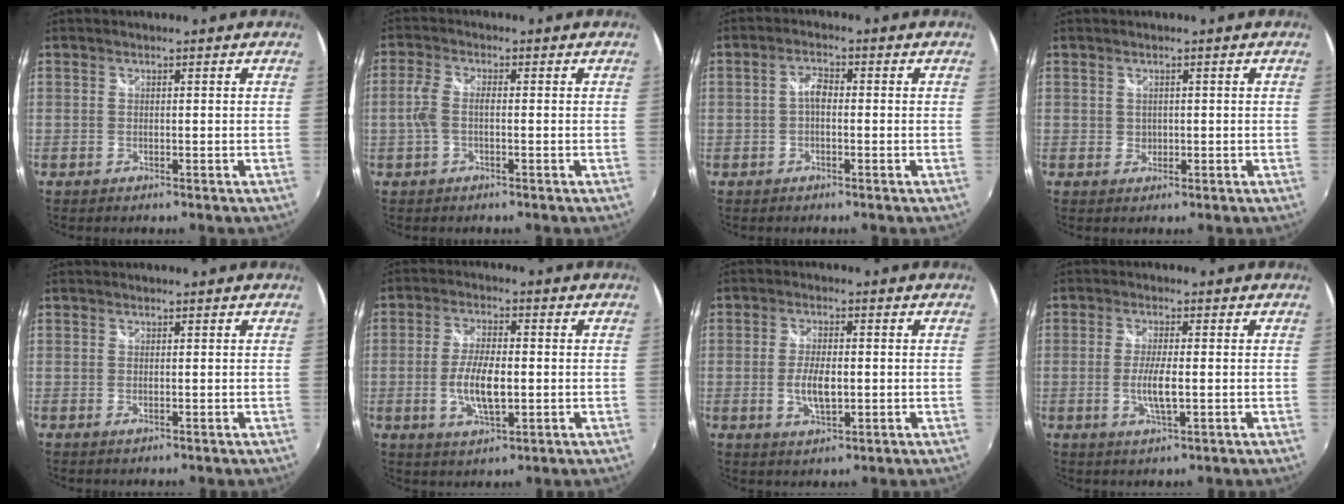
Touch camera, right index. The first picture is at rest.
{"total": 3.6, "force": [-0.7, 1.4, 3.2], "torque": [-0.073, 0.004, -0.013]}
{"total": 2.5, "force": [-0.5, 1.3, 2.0], "torque": [-0.042, 0.010, -0.012]}
{"total": 1.2, "force": [0.2, 1.1, 0.2], "torque": [0.002, 0.001, 0.003]}
{"total": 0.0}
{"total": 8.2, "force": [-1.3, 3.1, 7.5], "torque": [-0.148, -0.005, -0.023]}
{"total": 5.8, "force": [-0.9, 2.5, 5.1], "torque": [-0.102, -0.006, -0.015]}
{"total": 4.9, "force": [-0.9, 0.9, 4.8], "torque": [-0.094, -0.009, -0.016]}